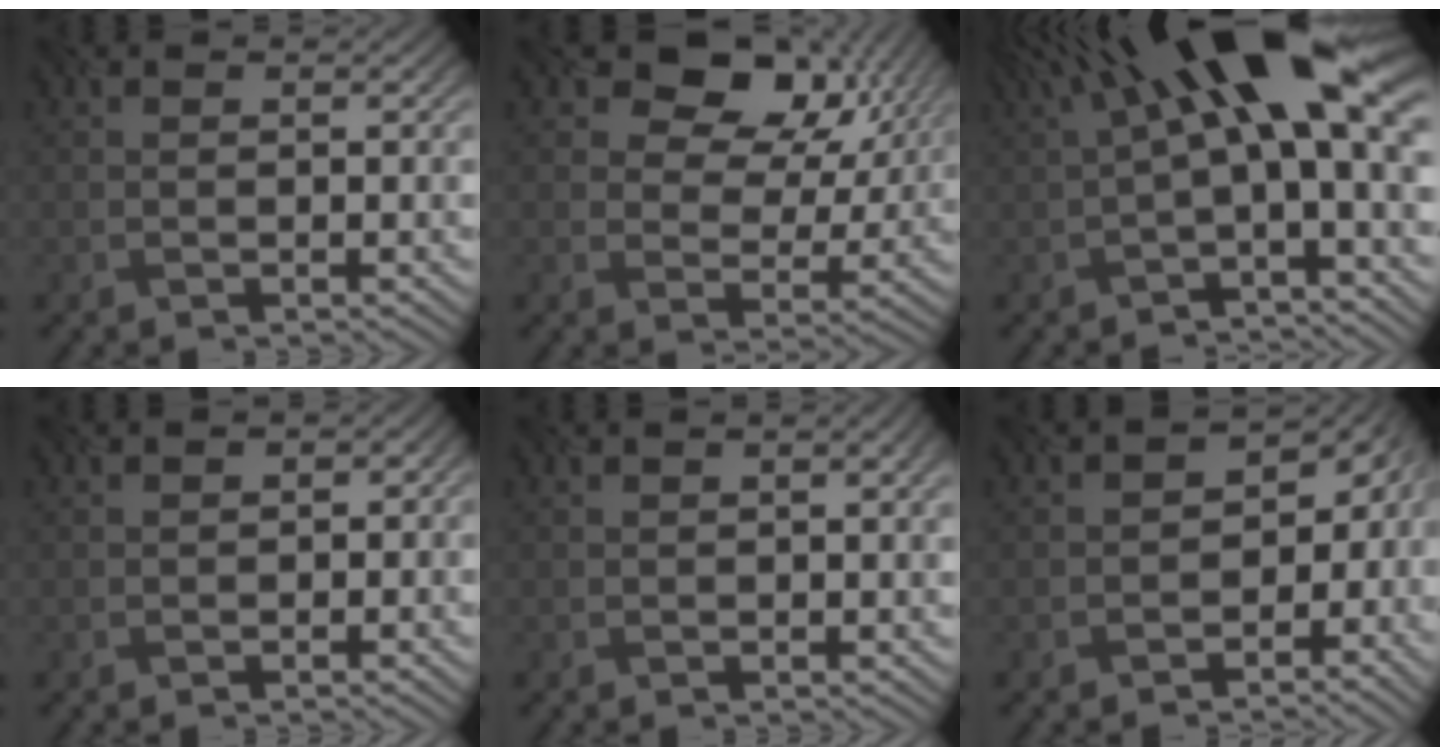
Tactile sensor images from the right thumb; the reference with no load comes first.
{"total": 10.1, "force": [5.1, 6.6, 5.6], "torque": [-0.086, 0.002, 0.082]}
{"total": 15.1, "force": [3.5, 5.1, 13.8], "torque": [-0.222, 0.023, 0.057]}
{"total": 1.3, "force": [-1.0, 0.6, 0.6], "torque": [-0.008, 0.000, -0.012]}
{"total": 2.3, "force": [0.4, 0.9, 2.1], "torque": [-0.018, 0.005, -0.003]}
{"total": 8.1, "force": [-3.7, 4.6, 5.6], "torque": [-0.063, -0.018, -0.045]}